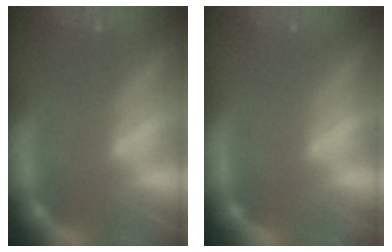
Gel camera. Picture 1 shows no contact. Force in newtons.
{"total": 0.0}